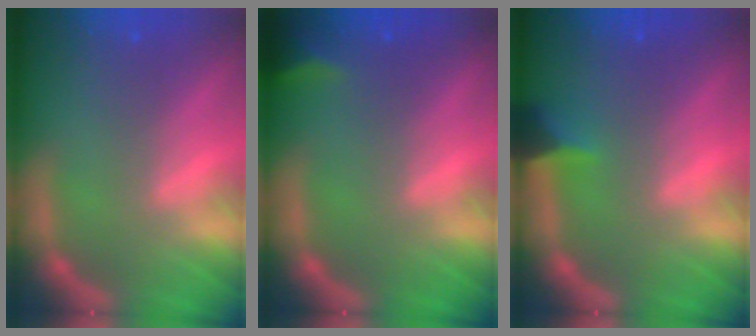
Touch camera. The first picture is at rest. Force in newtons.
{"total": 2.4}
{"total": 2.4}